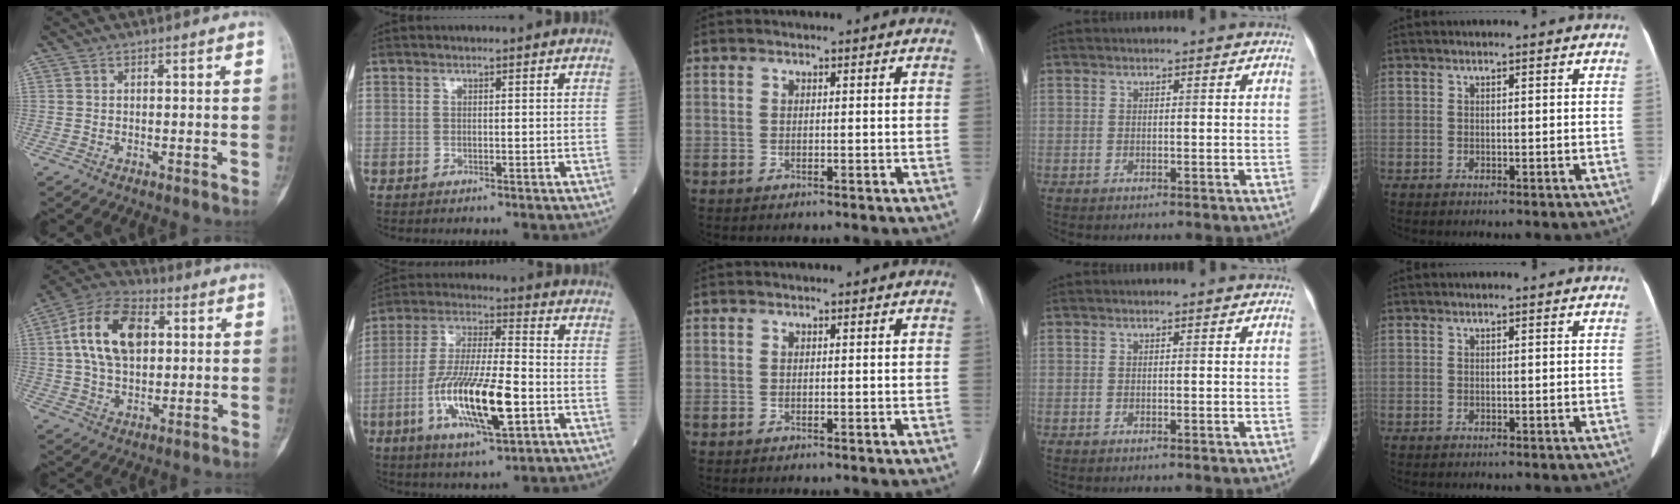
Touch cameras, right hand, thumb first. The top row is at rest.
{"thumb": {"total": 14.9, "force": [2.8, 9.3, 11.3], "torque": [-0.194, 0.016, 0.043]}, "index": {"total": 15.4, "force": [-4.7, 2.8, 14.4], "torque": [-0.286, -0.011, -0.082]}}